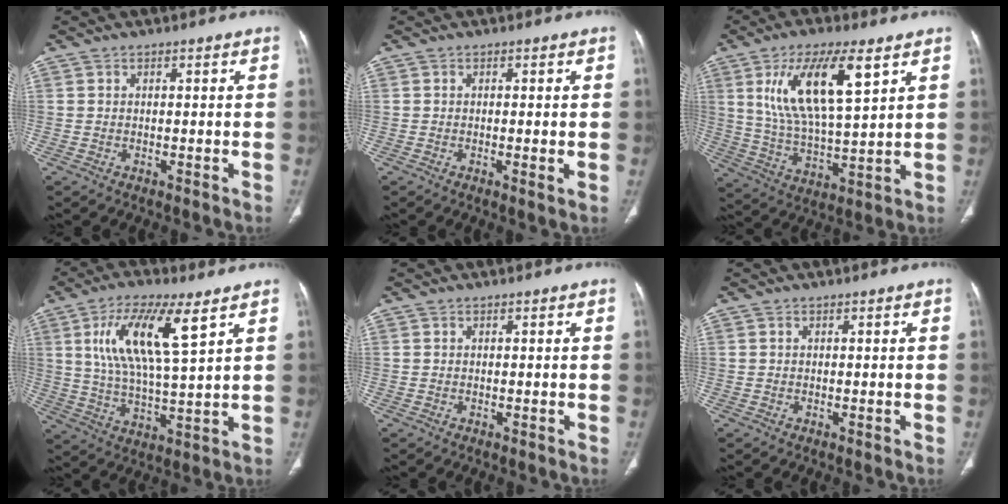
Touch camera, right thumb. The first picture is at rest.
{"total": 1.7, "force": [-0.2, 0.0, 1.7], "torque": [-0.031, -0.007, -0.005]}
{"total": 16.3, "force": [6.9, 5.1, 13.8], "torque": [-0.253, -0.026, 0.134]}
{"total": 14.7, "force": [6.2, 3.9, 12.7], "torque": [-0.247, -0.022, 0.117]}
{"total": 0.0}
{"total": 0.0}